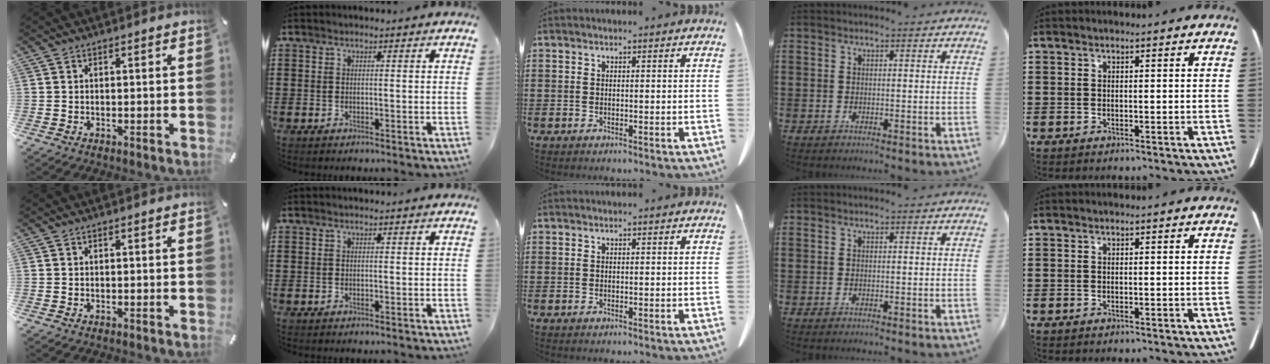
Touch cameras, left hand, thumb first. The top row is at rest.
{}